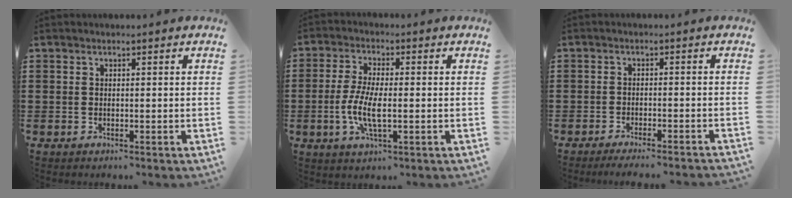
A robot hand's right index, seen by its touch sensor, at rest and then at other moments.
{"total": 6.7, "force": [-1.3, 2.2, 6.2], "torque": [-0.134, -0.005, -0.029]}
{"total": 2.1, "force": [-1.9, -0.2, 0.8], "torque": [-0.013, 0.000, -0.037]}